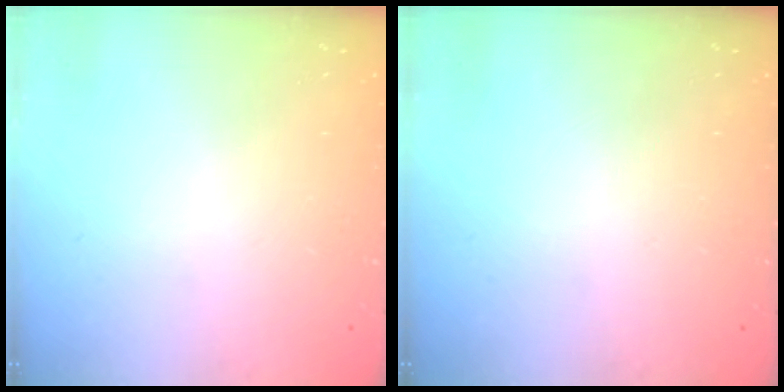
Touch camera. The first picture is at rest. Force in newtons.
{"total": 0.0}